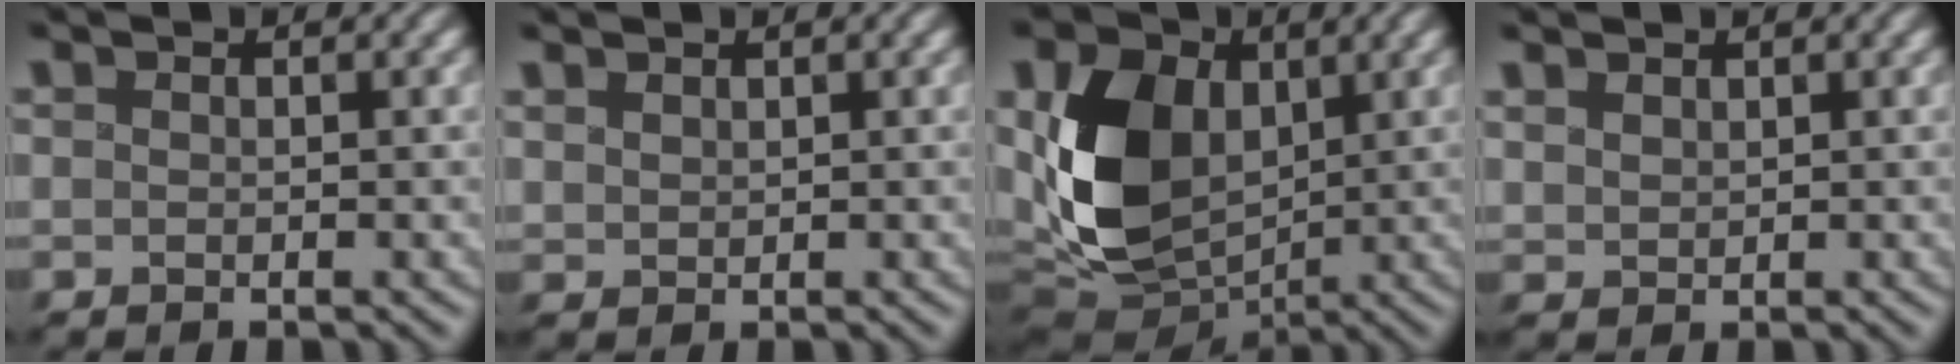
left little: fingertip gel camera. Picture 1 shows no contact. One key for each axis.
{"total": 1.2, "fx": 1.1, "fy": 0.5, "fz": 0.2, "tx": -0.007, "ty": 0.002, "tz": 0.028}
{"total": 10.0, "fx": 1.2, "fy": 7.1, "fz": 7.0, "tx": -0.170, "ty": -0.013, "tz": 0.020}
{"total": 1.5, "fx": 1.4, "fy": 0.6, "fz": 0.2, "tx": -0.008, "ty": 0.004, "tz": 0.033}